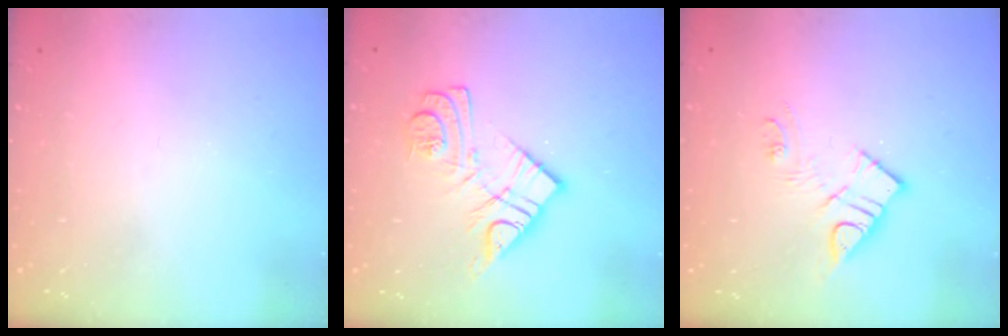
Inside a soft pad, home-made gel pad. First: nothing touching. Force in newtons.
{"total": 11.2, "press": 11.2, "slide": 0.4}
{"total": 9.9, "press": 9.9, "slide": 0.6}